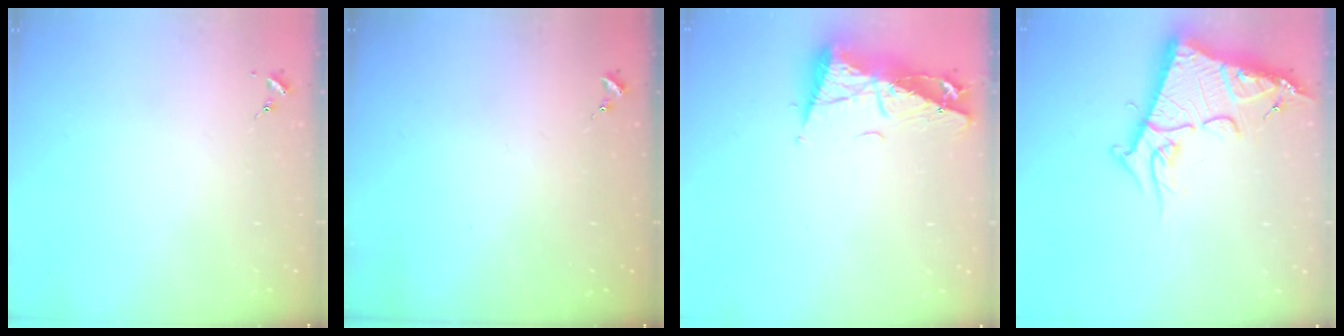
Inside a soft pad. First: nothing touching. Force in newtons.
{"total": 0.0}
{"total": 11.0, "press": 10.9, "slide": 1.3}
{"total": 18.5, "press": 18.4, "slide": 1.8}